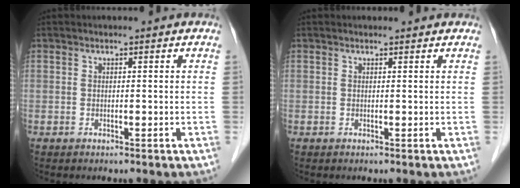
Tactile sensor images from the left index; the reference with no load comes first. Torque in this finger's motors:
{"motor_torque": [0.25, -0.14, -0.02, -0.01]}